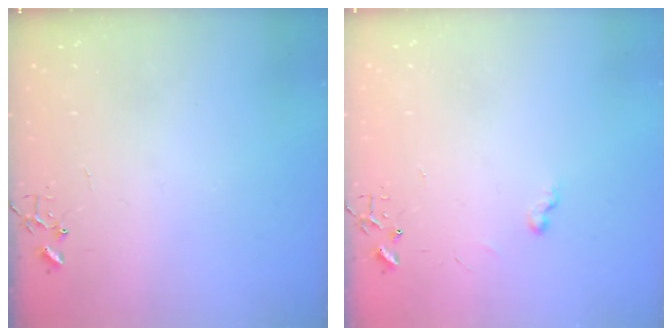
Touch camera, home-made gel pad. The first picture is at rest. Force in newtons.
{"total": 5.2, "press": 5.2, "slide": 0.4}